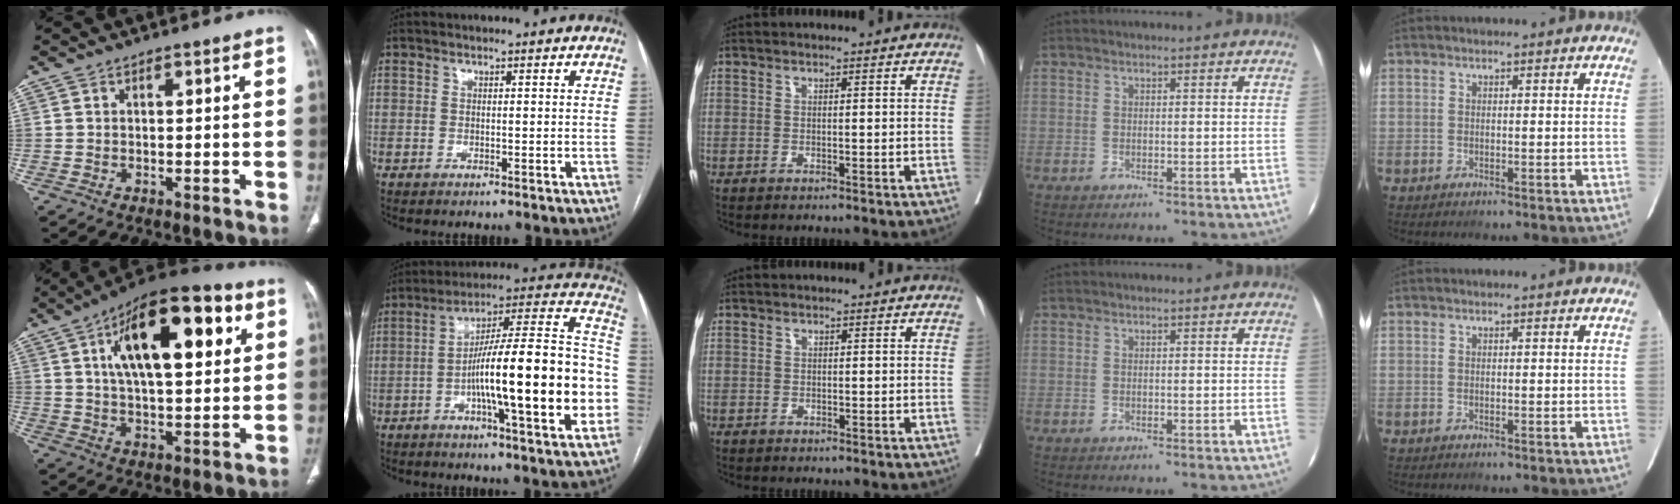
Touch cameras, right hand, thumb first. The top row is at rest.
{"thumb": {"total": 22.4, "force": [7.9, 9.6, 18.7], "torque": [-0.265, -0.003, 0.119]}, "index": {"total": 23.5, "force": [-4.8, 2.5, 22.9], "torque": [-0.297, 0.023, -0.075]}}